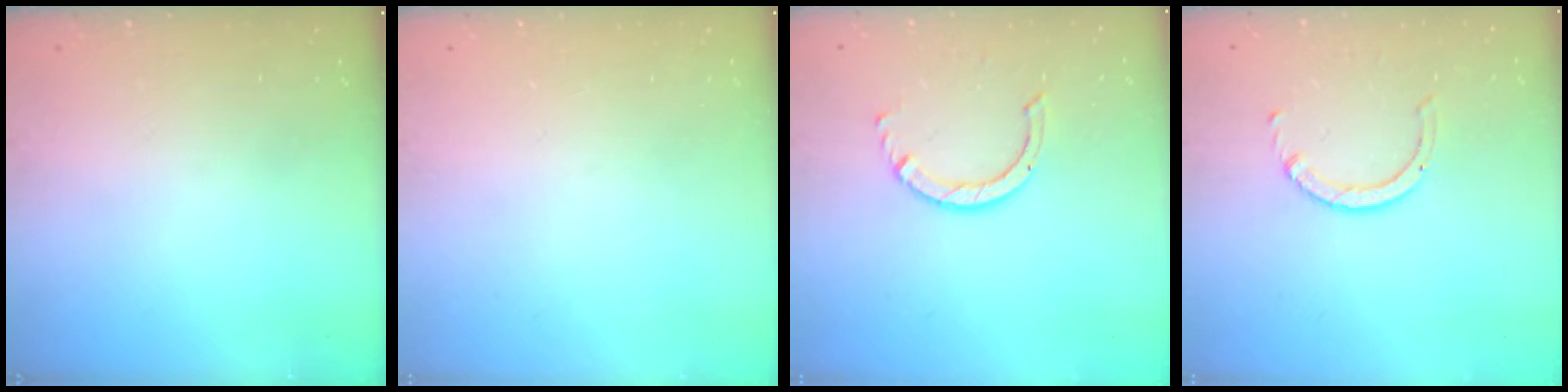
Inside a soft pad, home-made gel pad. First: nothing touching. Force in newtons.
{"total": 0.0}
{"total": 3.3, "press": 3.2, "slide": 0.4}
{"total": 2.3, "press": 2.3, "slide": 0.3}